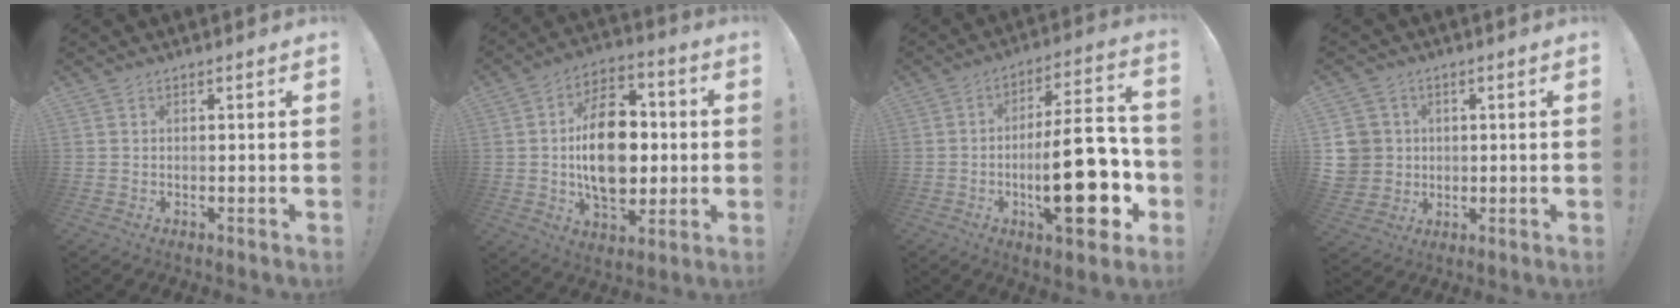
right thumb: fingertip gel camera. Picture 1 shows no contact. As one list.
[{"total": 20.2, "force": [-0.5, 13.1, 15.4], "torque": [-0.257, 0.002, -0.008]}, {"total": 24.5, "force": [-5.4, 7.9, 22.5], "torque": [-0.347, 0.016, -0.082]}, {"total": 8.4, "force": [1.1, 8.1, 2.1], "torque": [-0.045, -0.003, 0.025]}]